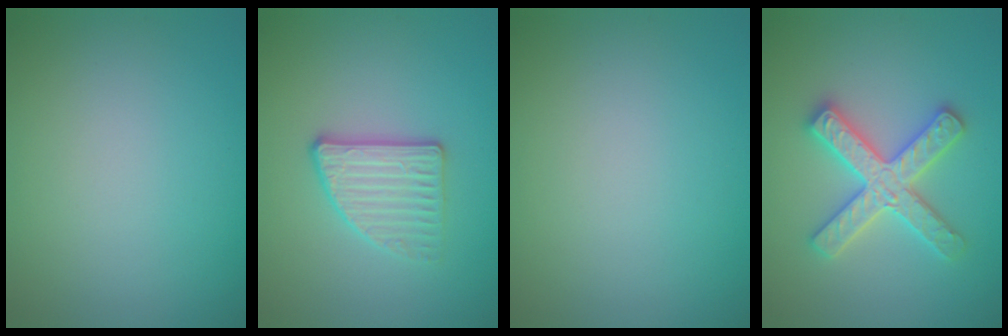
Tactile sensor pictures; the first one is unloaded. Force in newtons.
{"total": 2.7, "press": 2.6, "slide": 0.8}
{"total": 0.0}
{"total": 4.7, "press": 4.6, "slide": 0.6}